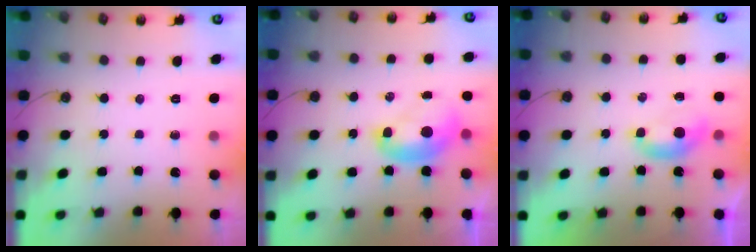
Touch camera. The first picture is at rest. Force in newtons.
{"total": 1.9, "press": 1.9, "slide": 0.1}
{"total": 1.6, "press": 1.4, "slide": 0.6}